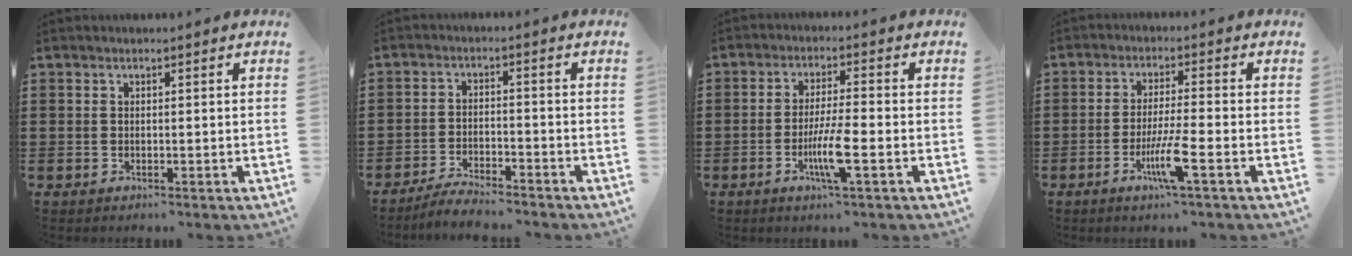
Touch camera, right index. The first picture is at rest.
{"total": 3.7, "force": [-3.7, 0.2, 0.6], "torque": [-0.014, 0.005, -0.075]}
{"total": 6.6, "force": [-2.3, 0.5, 6.2], "torque": [-0.122, -0.017, -0.043]}
{"total": 6.3, "force": [-2.8, 0.1, 5.7], "torque": [-0.114, -0.017, -0.052]}